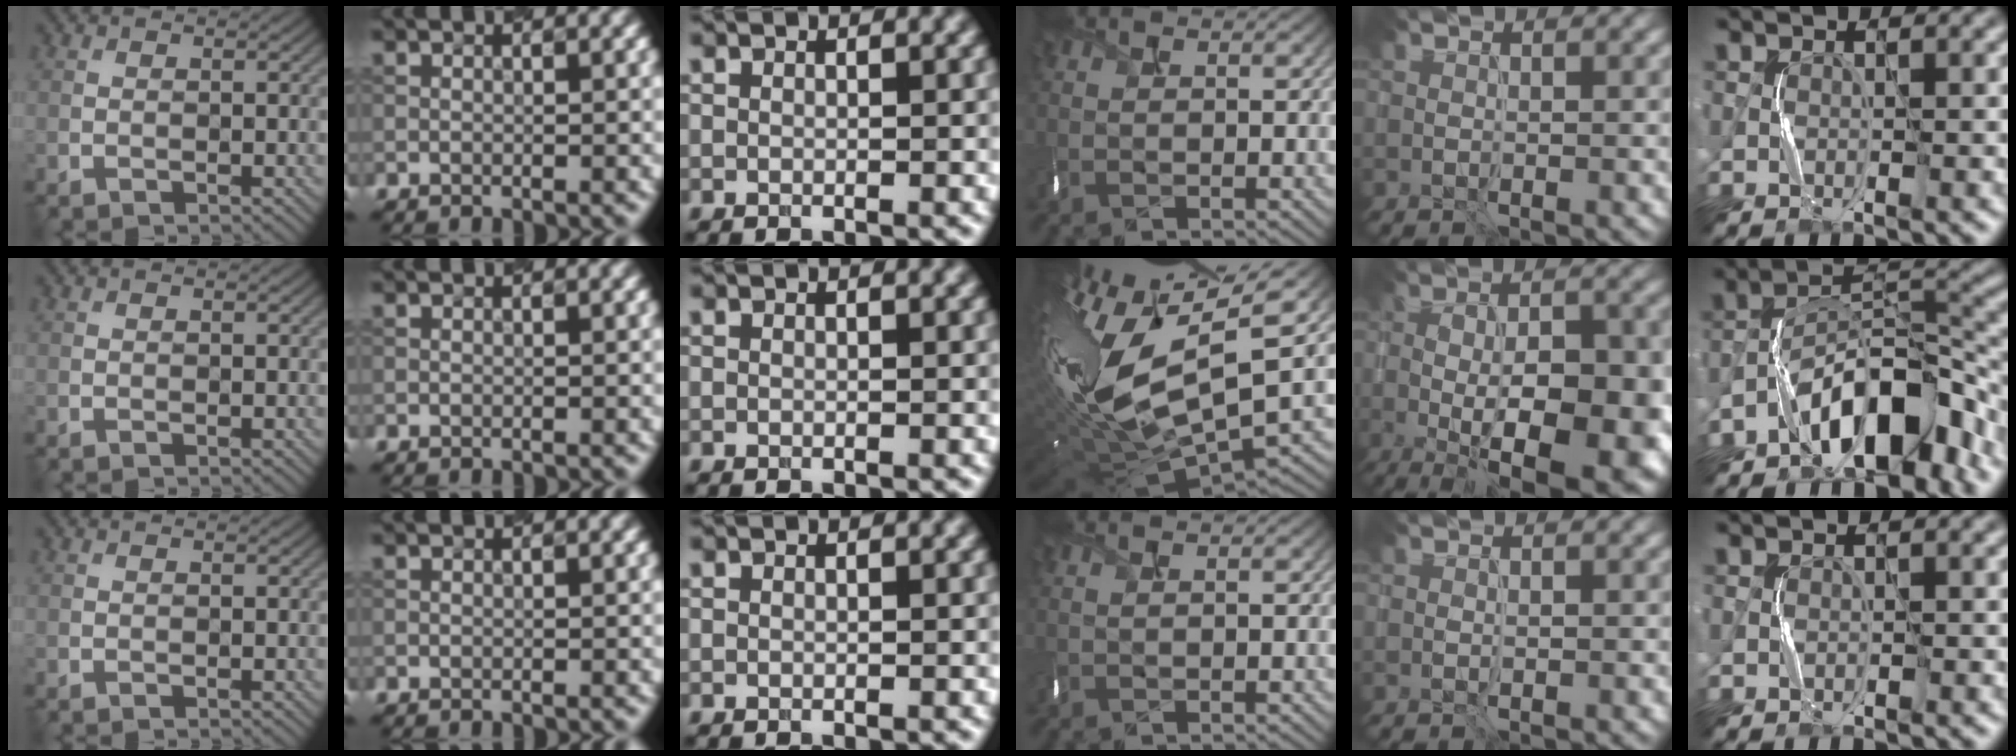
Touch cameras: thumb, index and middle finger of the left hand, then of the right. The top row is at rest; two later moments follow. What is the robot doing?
{"motion": "shake", "object": "box of matches"}